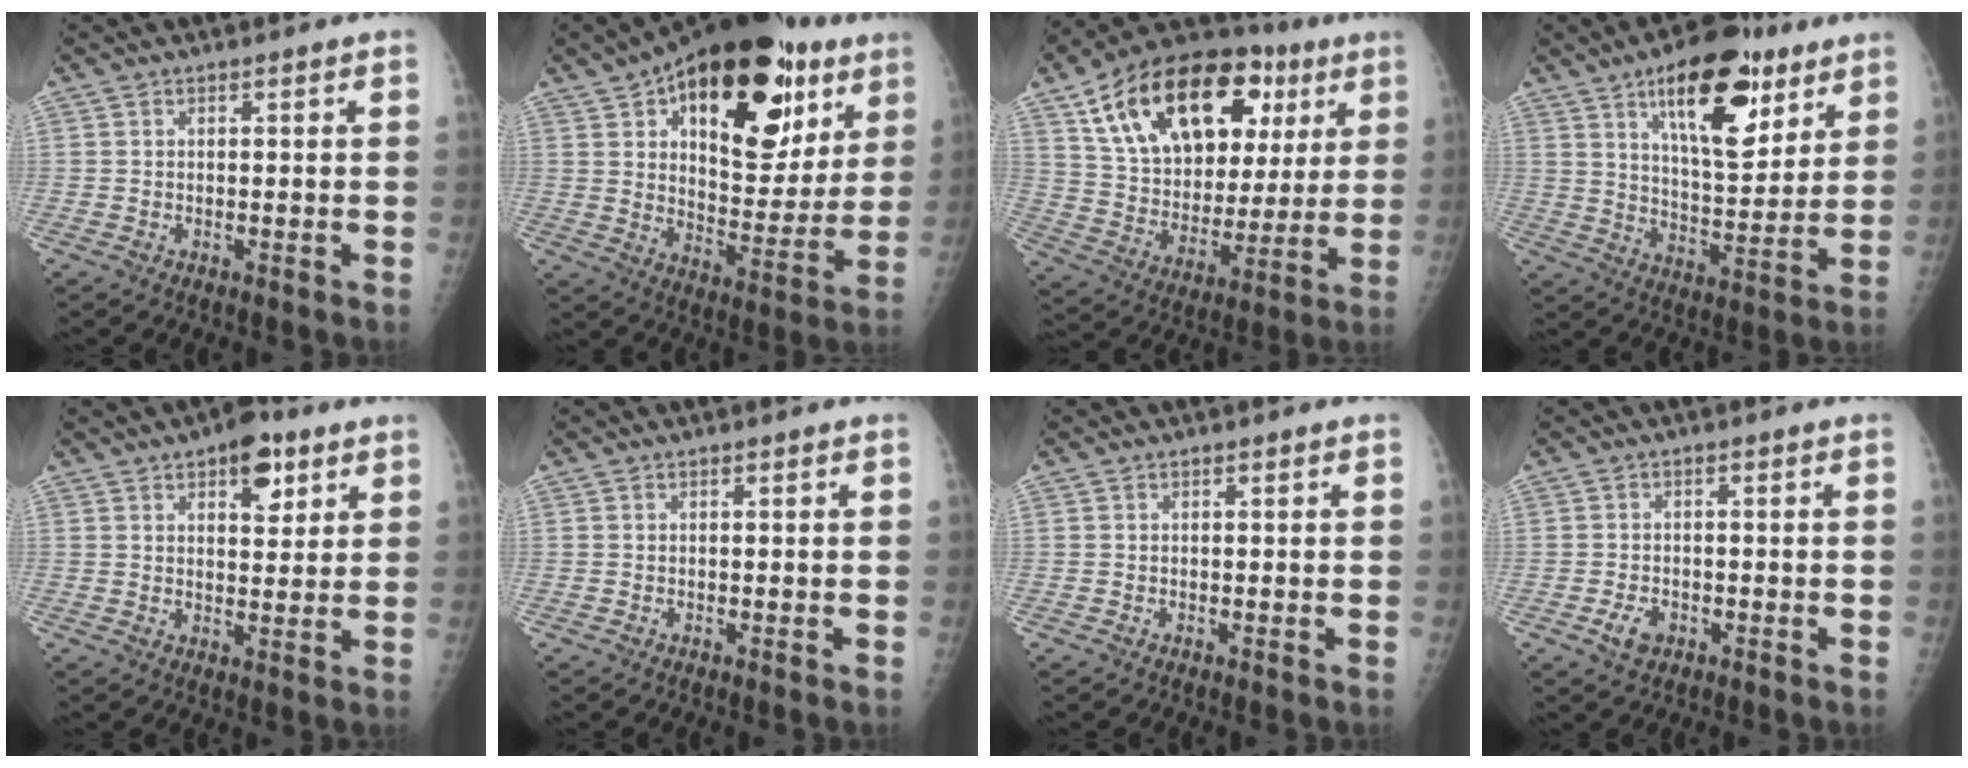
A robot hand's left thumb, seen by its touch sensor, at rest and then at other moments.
{"total": 28.8, "force": [13.6, 14.7, 20.8], "torque": [-0.263, -0.014, 0.205]}
{"total": 27.9, "force": [12.0, 16.3, 19.2], "torque": [-0.285, 0.010, 0.200]}
{"total": 18.9, "force": [10.1, 7.8, 13.9], "torque": [-0.169, -0.045, 0.159]}
{"total": 7.7, "force": [4.1, 3.9, 5.2], "torque": [-0.045, -0.016, 0.053]}
{"total": 0.0}
{"total": 0.0}
{"total": 3.2, "force": [-1.4, 2.2, 1.8], "torque": [-0.028, 0.003, -0.022]}